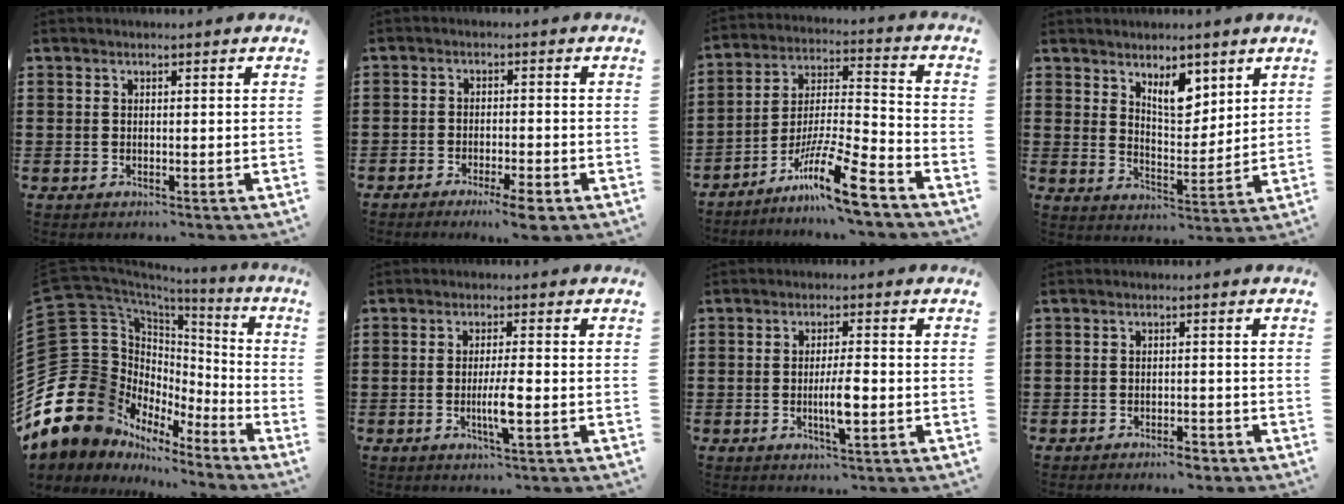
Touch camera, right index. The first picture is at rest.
{"total": 3.3, "force": [-2.8, 0.1, 1.7], "torque": [-0.028, 0.003, -0.051]}
{"total": 12.9, "force": [-9.4, 1.0, 8.8], "torque": [-0.159, 0.012, -0.176]}
{"total": 6.2, "force": [4.0, 2.9, 3.7], "torque": [-0.059, -0.010, 0.068]}
{"total": 21.0, "force": [-5.8, 16.8, 11.3], "torque": [-0.263, -0.020, -0.076]}
{"total": 4.3, "force": [-1.1, 0.3, 4.2], "torque": [-0.079, -0.008, -0.022]}
{"total": 4.9, "force": [-1.0, 0.8, 4.7], "torque": [-0.095, -0.006, -0.023]}
{"total": 2.3, "force": [-2.2, 0.4, 0.6], "torque": [-0.015, 0.001, -0.044]}